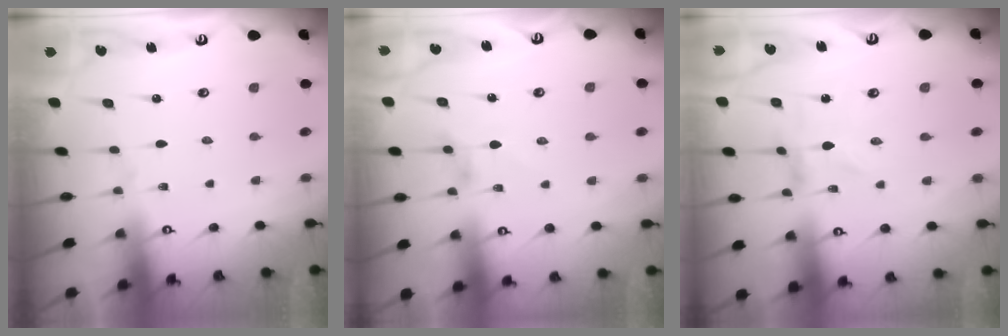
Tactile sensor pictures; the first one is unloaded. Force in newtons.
{"total": 2.0, "press": 2.0, "slide": 0.4}
{"total": 0.0}